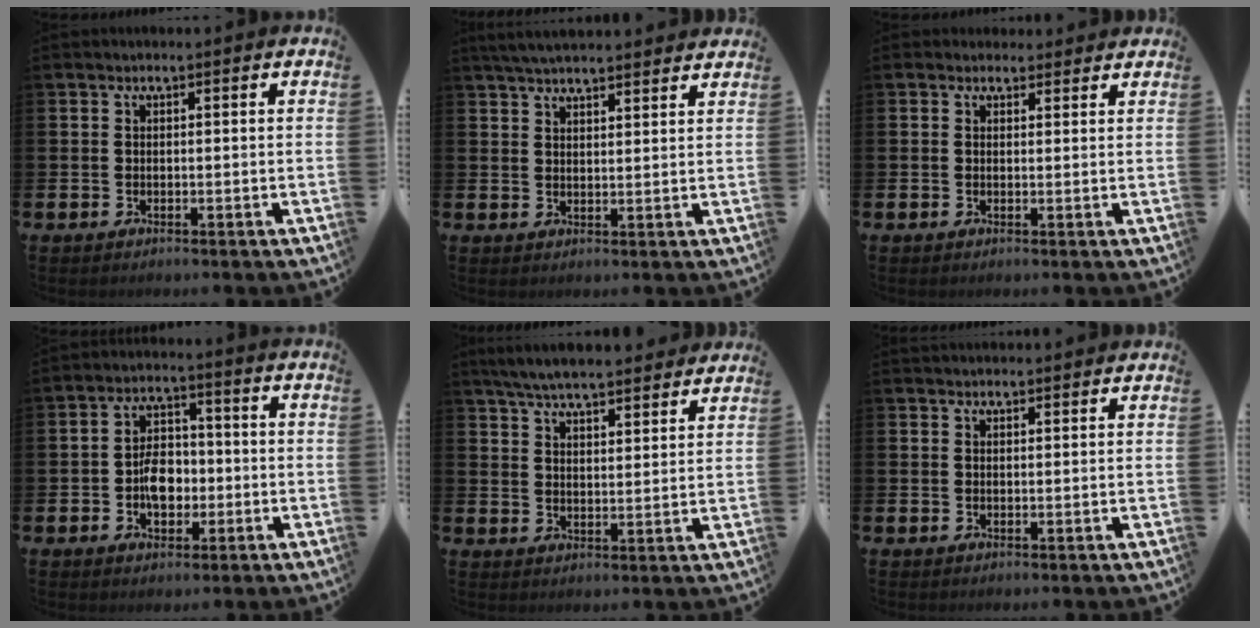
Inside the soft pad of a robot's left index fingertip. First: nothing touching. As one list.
[{"total": 4.5, "force": [4.4, 0.4, 1.0], "torque": [-0.034, -0.012, 0.083]}, {"total": 2.8, "force": [2.6, 1.0, -0.2], "torque": [0.018, -0.013, 0.044]}, {"total": 5.1, "force": [-1.0, 3.5, 3.6], "torque": [-0.057, 0.008, -0.022]}, {"total": 6.6, "force": [6.3, 0.7, 1.6], "torque": [-0.047, -0.033, 0.114]}, {"total": 1.5, "force": [1.5, 0.3, 0.0], "torque": [0.009, -0.005, 0.025]}]